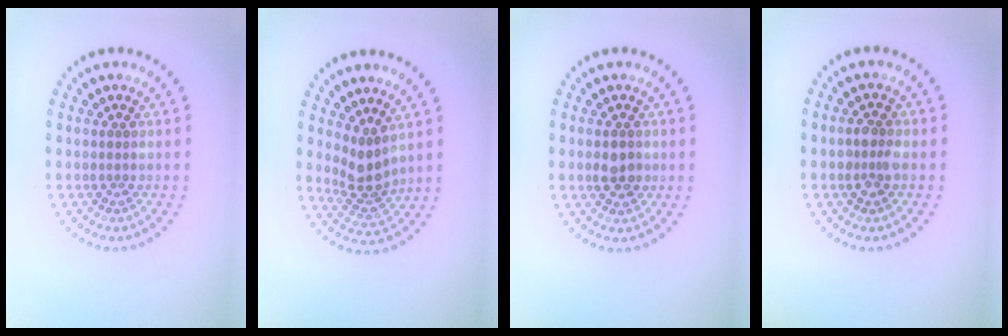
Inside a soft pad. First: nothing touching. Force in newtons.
{"total": 2.8, "press": 2.1, "slide": 1.8}
{"total": 1.9, "press": 1.8, "slide": 0.3}
{"total": 1.4, "press": 1.4, "slide": 0.2}